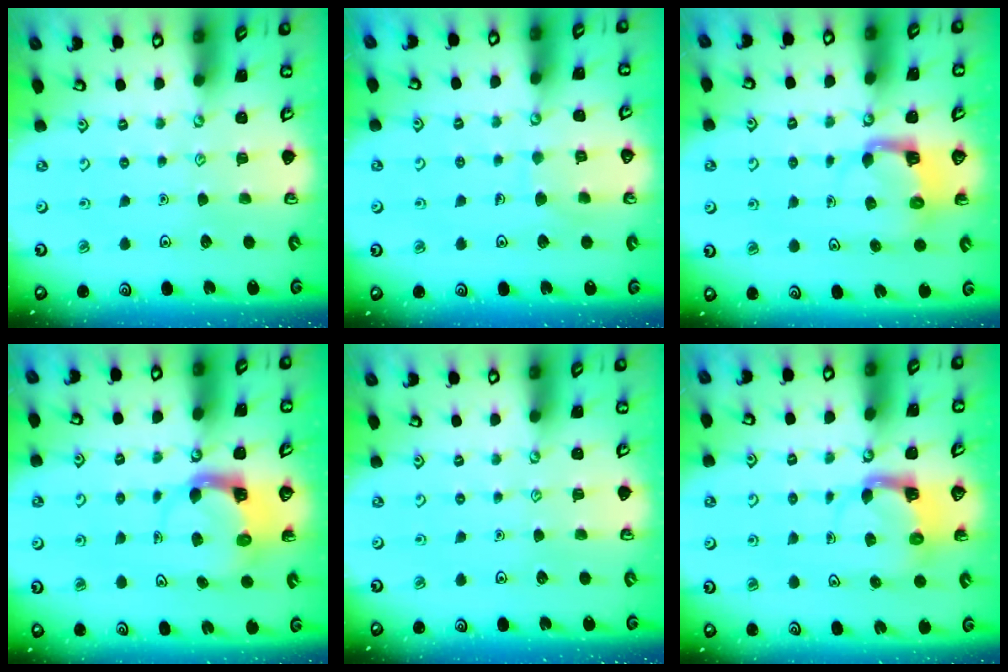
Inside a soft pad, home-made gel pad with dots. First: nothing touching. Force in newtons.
{"total": 6.4, "press": 6.4, "slide": 0.2}
{"total": 4.2, "press": 4.1, "slide": 0.4}
{"total": 3.9, "press": 3.8, "slide": 0.5}
{"total": 0.0}
{"total": 3.9, "press": 3.9, "slide": 0.7}